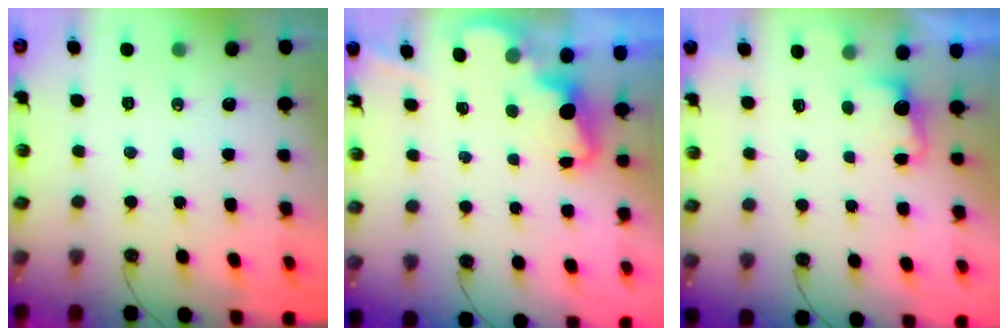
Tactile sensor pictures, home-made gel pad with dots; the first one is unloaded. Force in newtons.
{"total": 2.0, "press": 1.9, "slide": 0.6}
{"total": 2.9, "press": 2.8, "slide": 0.9}